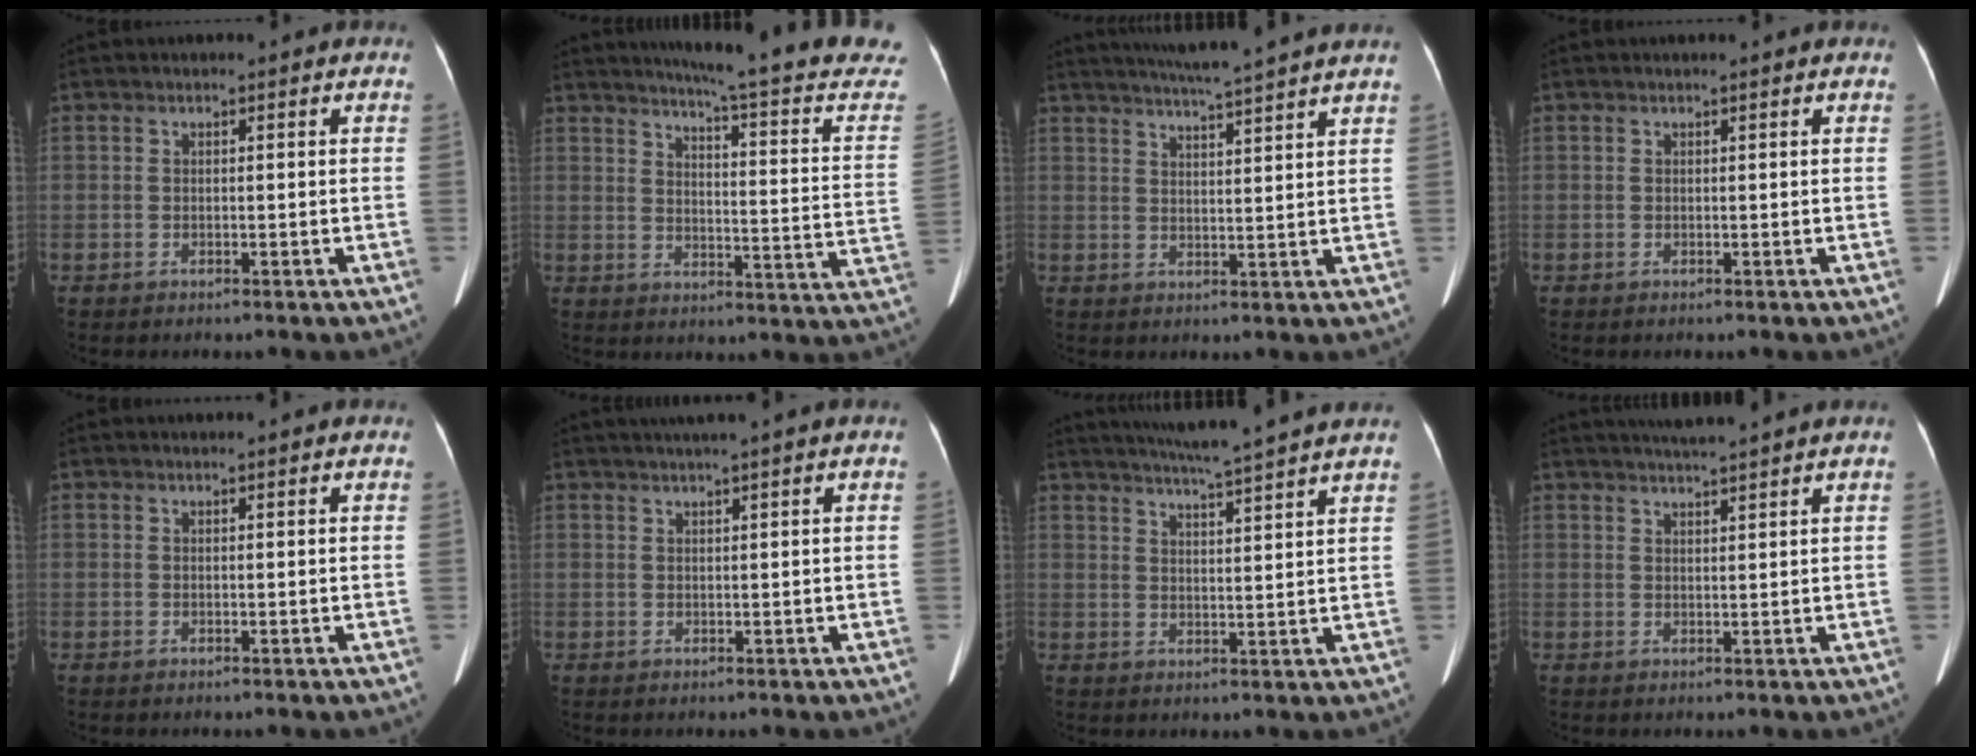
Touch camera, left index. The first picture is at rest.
{"total": 21.9, "force": [19.6, 0.5, 9.9], "torque": [-0.129, -0.080, 0.223]}
{"total": 11.6, "force": [10.3, -1.3, 5.2], "torque": [-0.089, 0.008, 0.139]}
{"total": 0.9, "force": [0.9, 0.0, 0.3], "torque": [-0.009, 0.008, 0.010]}
{"total": 2.6, "force": [2.5, 0.2, 0.8], "torque": [-0.013, 0.015, 0.026]}
{"total": 4.8, "force": [3.9, -1.1, 2.5], "torque": [-0.034, 0.022, 0.057]}
{"total": 13.1, "force": [11.6, -1.4, 5.9], "torque": [-0.102, 0.000, 0.156]}
{"total": 6.3, "force": [5.7, -1.0, 2.4], "torque": [-0.041, 0.017, 0.083]}